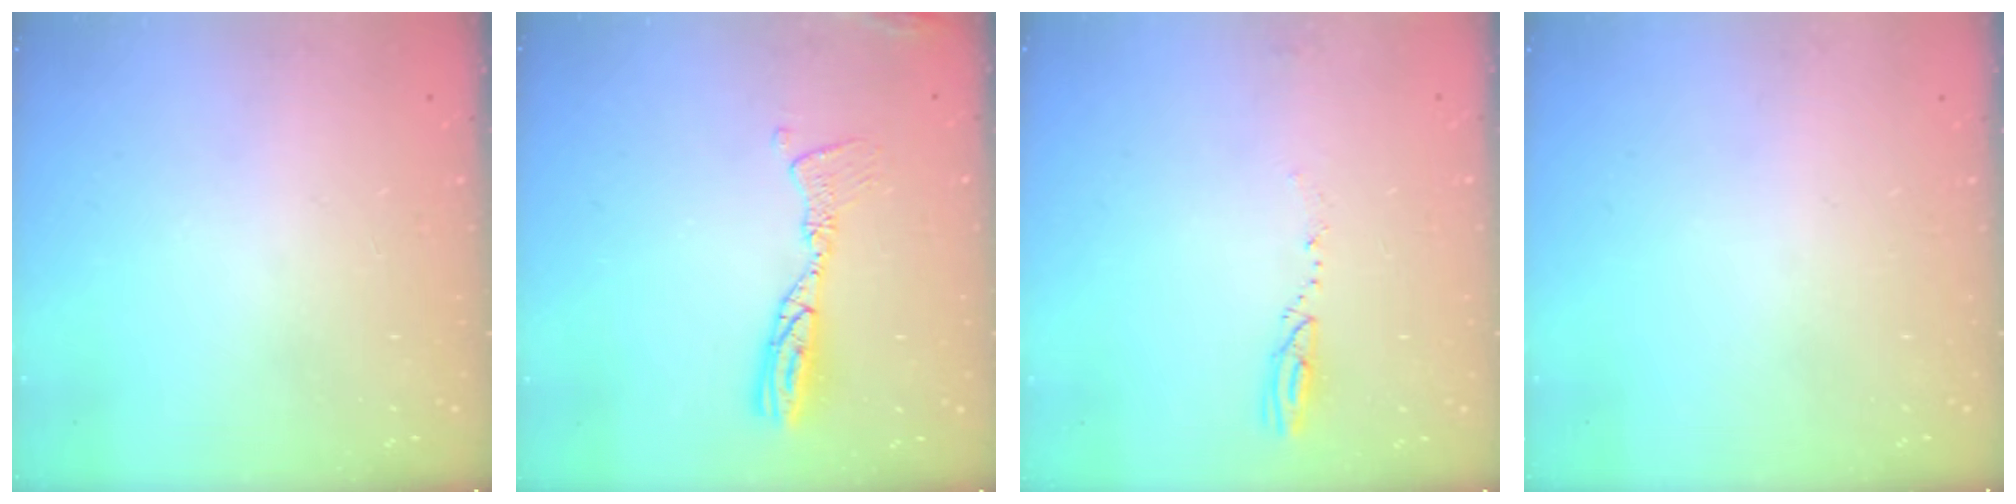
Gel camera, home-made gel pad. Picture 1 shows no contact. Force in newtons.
{"total": 10.8, "press": 10.8, "slide": 1.1}
{"total": 3.7, "press": 3.6, "slide": 0.4}
{"total": 0.0}